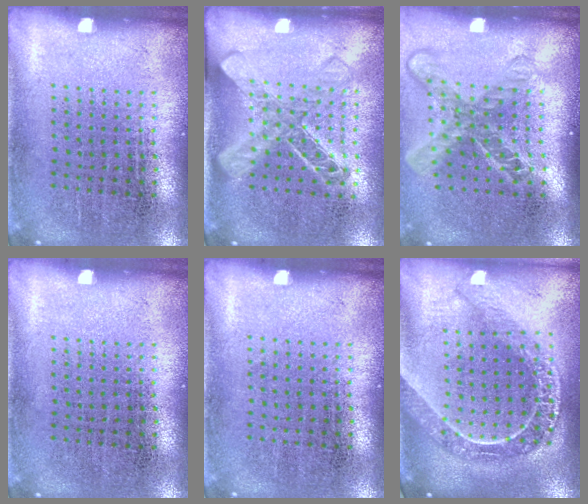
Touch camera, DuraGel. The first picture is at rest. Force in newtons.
{"total": 1.6, "press": 1.5, "slide": 0.7}
{"total": 1.7, "press": 1.3, "slide": 1.1}
{"total": 0.0}
{"total": 0.0}
{"total": 2.1, "press": 1.8, "slide": 1.0}